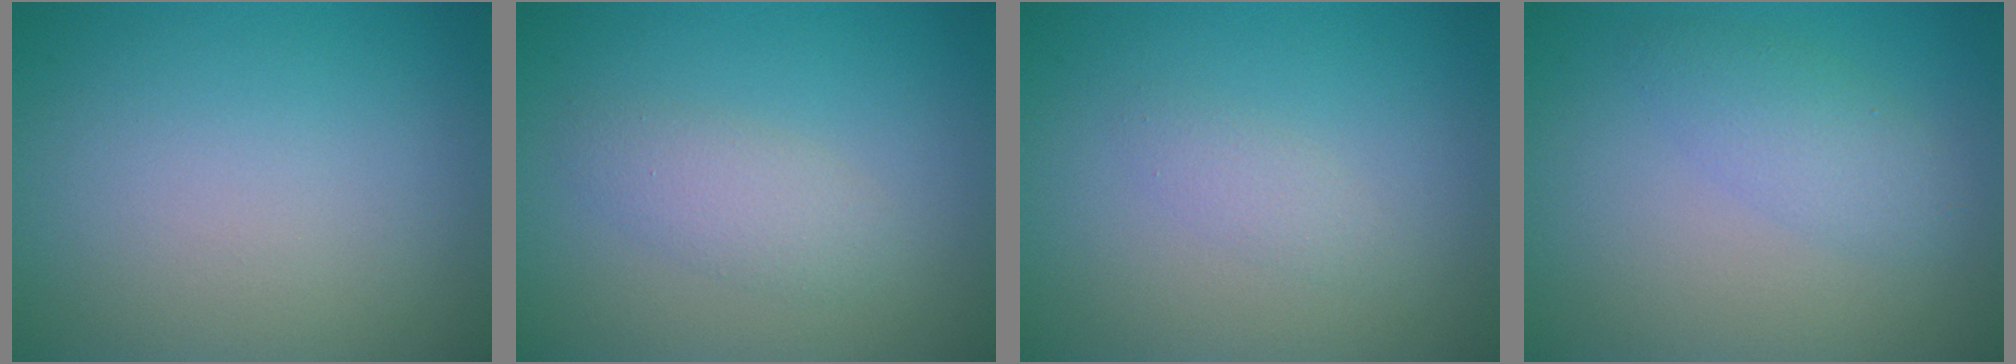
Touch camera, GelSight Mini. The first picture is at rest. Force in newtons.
{"total": 2.3, "press": 2.3, "slide": 0.1}
{"total": 1.2, "press": 1.2, "slide": 0.0}
{"total": 2.5, "press": 2.5, "slide": 0.1}